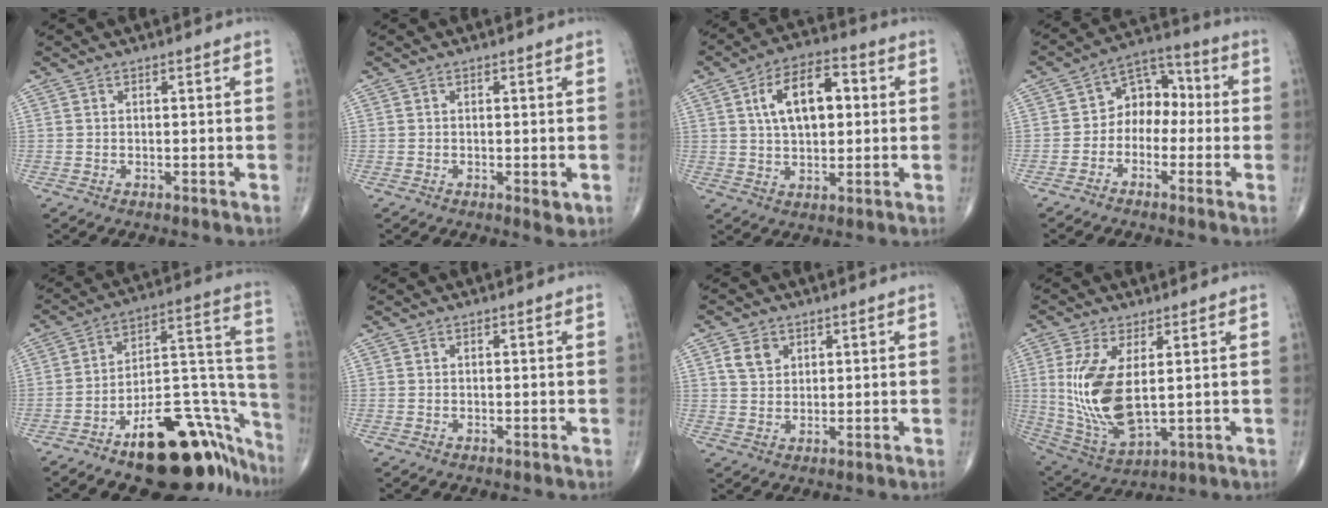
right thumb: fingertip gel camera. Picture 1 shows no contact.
{"total": 2.9, "force": [-0.8, 1.4, 2.5], "torque": [-0.020, -0.005, -0.007]}
{"total": 12.4, "force": [2.7, 6.7, 10.0], "torque": [-0.150, 0.011, 0.041]}
{"total": 8.3, "force": [-1.2, 6.3, 5.3], "torque": [-0.046, 0.043, -0.039]}
{"total": 26.1, "force": [-16.1, 10.9, 17.4], "torque": [-0.135, 0.121, -0.232]}
{"total": 0.0}
{"total": 4.5, "force": [2.0, 3.4, 2.3], "torque": [-0.028, -0.005, 0.039]}
{"total": 14.6, "force": [1.8, 6.6, 12.9], "torque": [-0.271, -0.020, 0.054]}